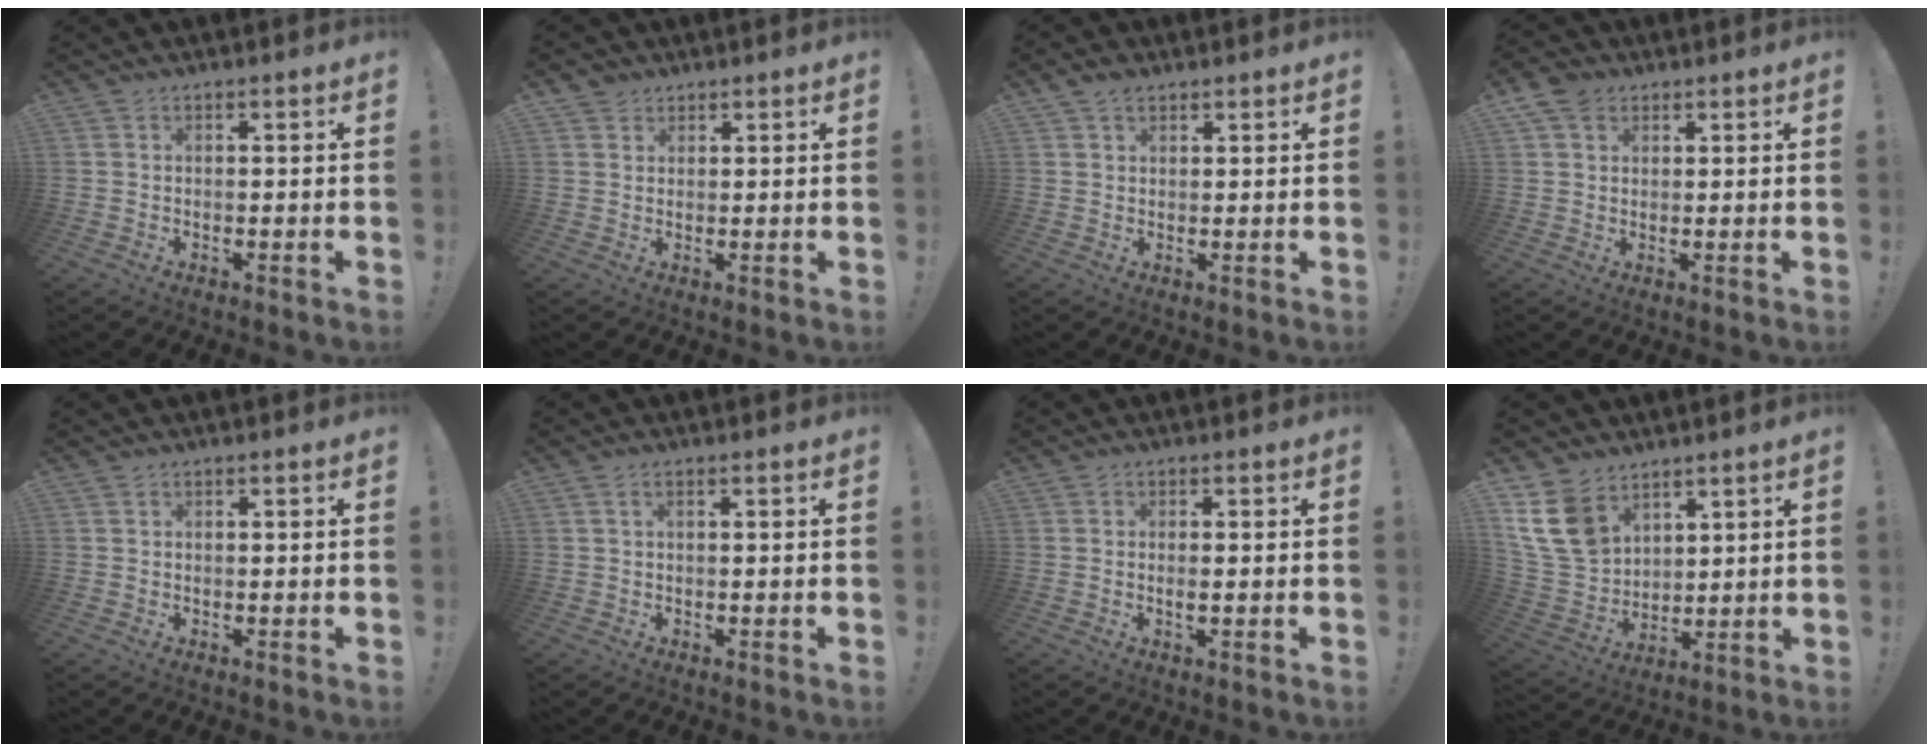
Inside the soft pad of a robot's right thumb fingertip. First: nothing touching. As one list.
[{"total": 2.8, "force": [2.1, 1.9, 0.1], "torque": [0.007, -0.012, 0.036]}, {"total": 3.2, "force": [2.2, 1.8, 1.3], "torque": [-0.018, -0.010, 0.041]}, {"total": 5.5, "force": [2.9, 4.0, 2.2], "torque": [-0.035, -0.005, 0.057]}, {"total": 0.0}, {"total": 1.2, "force": [0.3, 0.2, 1.1], "torque": [-0.023, 0.002, 0.005]}, {"total": 1.6, "force": [-0.2, 0.2, 1.5], "torque": [-0.019, -0.005, -0.004]}, {"total": 15.2, "force": [8.8, 9.9, 7.3], "torque": [-0.153, -0.050, 0.174]}]